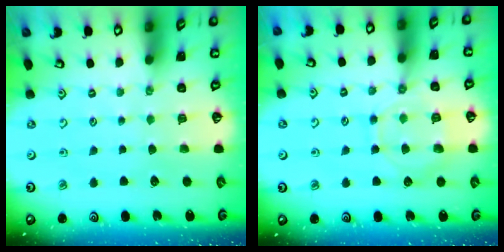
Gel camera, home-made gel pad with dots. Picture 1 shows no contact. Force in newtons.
{"total": 10.5, "press": 10.5, "slide": 0.9}